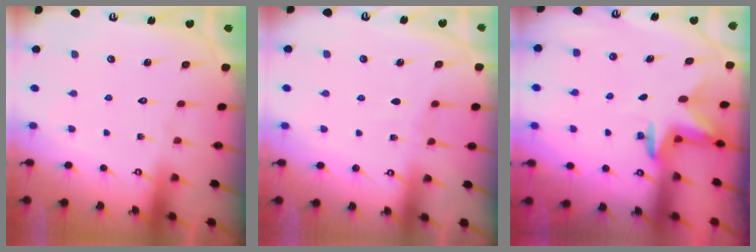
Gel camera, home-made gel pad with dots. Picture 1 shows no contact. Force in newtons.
{"total": 2.4, "press": 2.4, "slide": 0.3}
{"total": 2.9, "press": 2.9, "slide": 0.5}